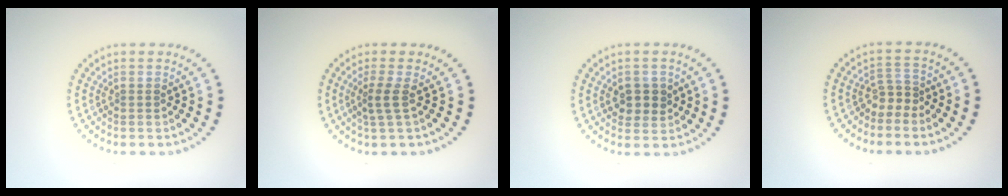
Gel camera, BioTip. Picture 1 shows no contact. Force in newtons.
{"total": 2.0, "press": 1.4, "slide": 1.4}
{"total": 2.4, "press": 2.3, "slide": 0.6}
{"total": 1.8, "press": 1.2, "slide": 1.4}